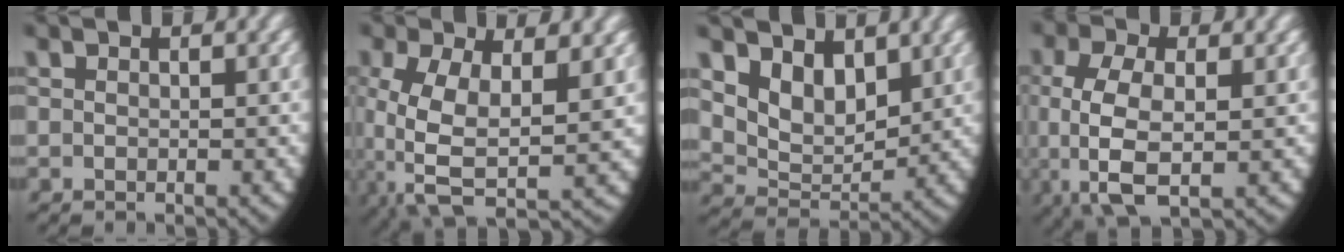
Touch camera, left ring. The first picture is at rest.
{"total": 9.1, "force": [-0.4, 5.4, 7.3], "torque": [-0.162, -0.042, 0.013]}
{"total": 9.9, "force": [2.8, 8.0, 5.2], "torque": [-0.123, -0.027, 0.047]}
{"total": 7.1, "force": [-0.7, 4.3, 5.6], "torque": [-0.155, -0.037, 0.008]}